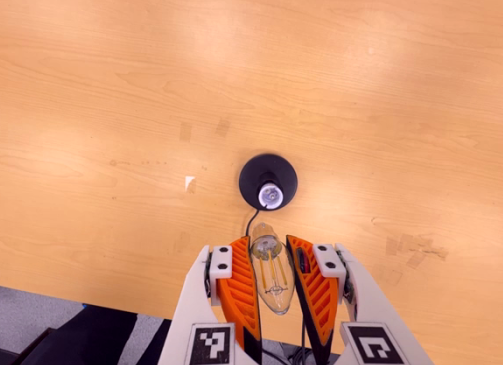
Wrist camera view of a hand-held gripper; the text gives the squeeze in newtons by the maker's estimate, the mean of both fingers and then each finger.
{"total": 20.3, "left": 21.9, "right": 18.7}